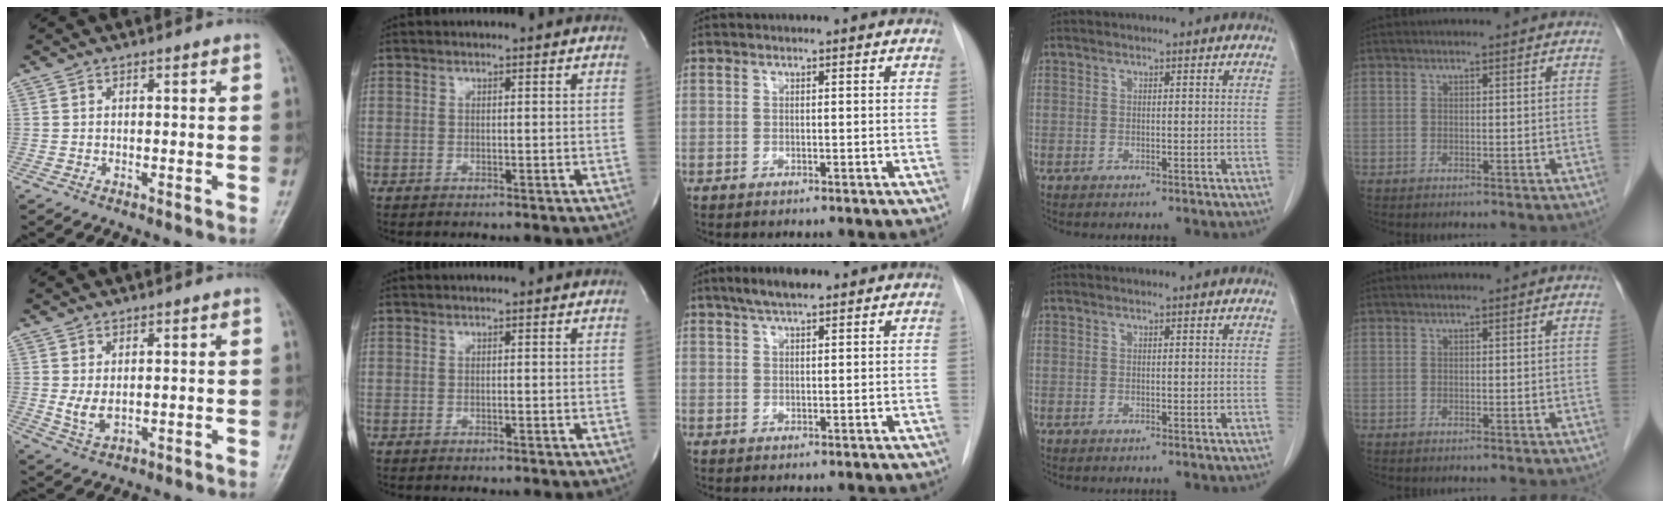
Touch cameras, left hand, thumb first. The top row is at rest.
{"thumb": {"total": 3.7, "force": [0.6, 2.2, 2.9], "torque": [-0.051, -0.010, 0.019]}, "middle": {"total": 4.4, "force": [3.1, 1.1, 2.8], "torque": [-0.055, 0.012, 0.054]}}